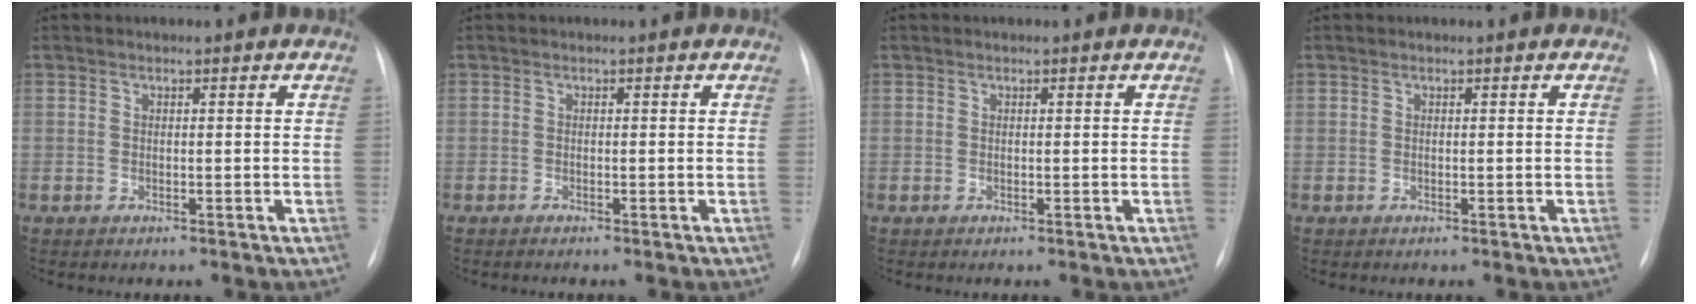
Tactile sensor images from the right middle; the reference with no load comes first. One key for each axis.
{"total": 0.7, "fx": -0.5, "fy": -0.2, "fz": 0.4, "tx": -0.002, "ty": -0.002, "tz": -0.007}
{"total": 0.0}
{"total": 0.0}